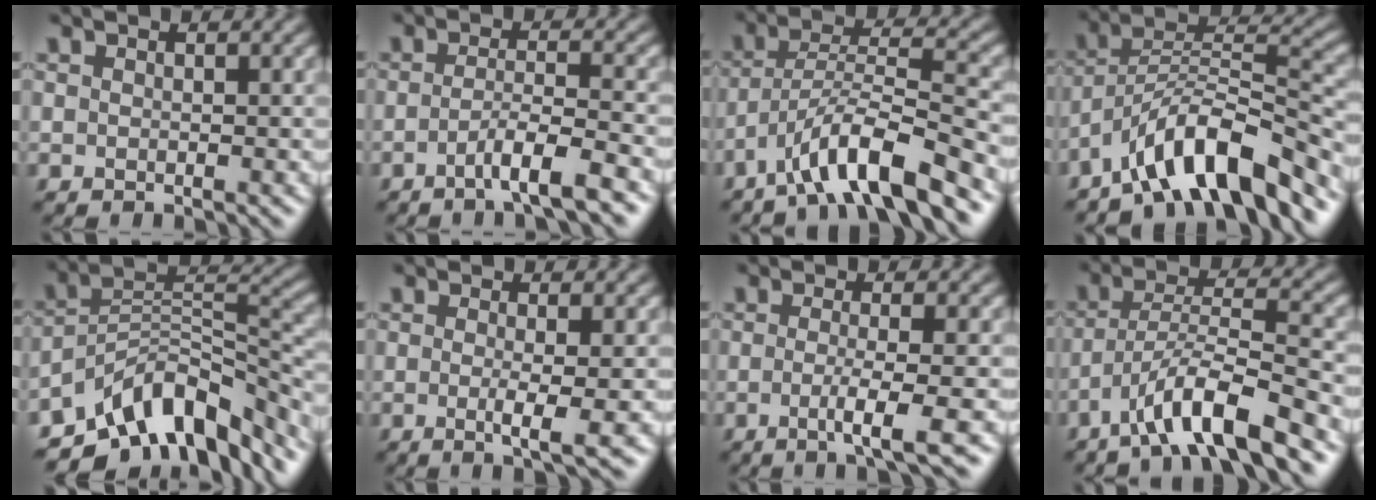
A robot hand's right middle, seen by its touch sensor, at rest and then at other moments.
{"total": 4.2, "force": [-2.2, 0.6, 3.6], "torque": [-0.059, 0.002, -0.048]}
{"total": 8.0, "force": [-5.3, 1.4, 5.8], "torque": [-0.098, 0.015, -0.095]}
{"total": 10.2, "force": [-7.2, 3.0, 6.6], "torque": [-0.098, 0.014, -0.136]}
{"total": 10.8, "force": [-7.6, 4.9, 6.0], "torque": [-0.089, 0.010, -0.146]}
{"total": 3.0, "force": [-0.3, 0.6, 2.9], "torque": [-0.046, -0.007, -0.008]}
{"total": 3.7, "force": [-0.9, 0.7, 3.5], "torque": [-0.053, -0.004, -0.023]}
{"total": 7.2, "force": [-4.8, 1.1, 5.3], "torque": [-0.092, 0.012, -0.088]}